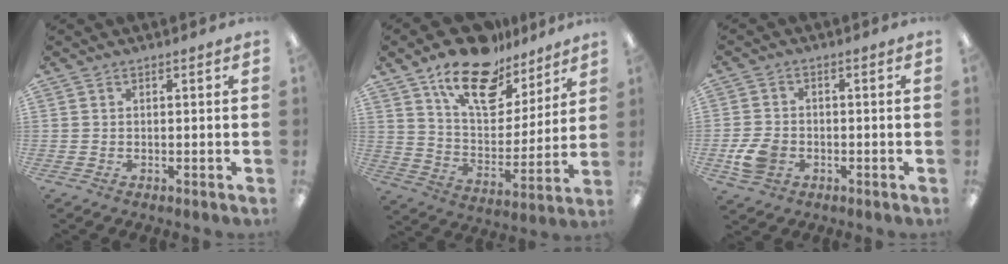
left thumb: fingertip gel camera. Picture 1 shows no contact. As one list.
[{"total": 18.6, "force": [12.9, 9.5, 9.6], "torque": [-0.157, -0.073, 0.225]}, {"total": 6.0, "force": [-1.9, 4.5, 3.5], "torque": [-0.065, 0.005, -0.034]}]